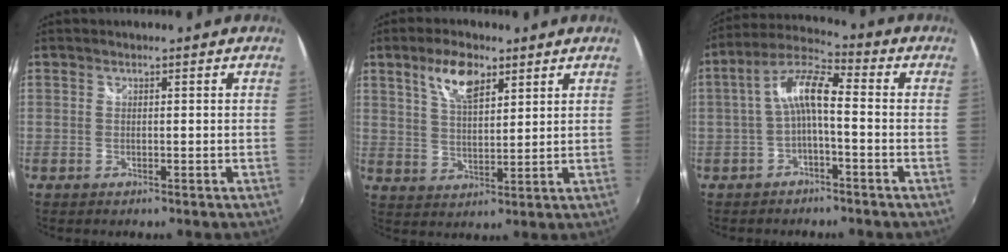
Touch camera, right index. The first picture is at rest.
{"total": 7.9, "force": [4.5, 3.3, 5.6], "torque": [-0.102, 0.011, 0.085]}
{"total": 8.0, "force": [-1.3, 2.2, 7.6], "torque": [-0.163, 0.021, -0.027]}